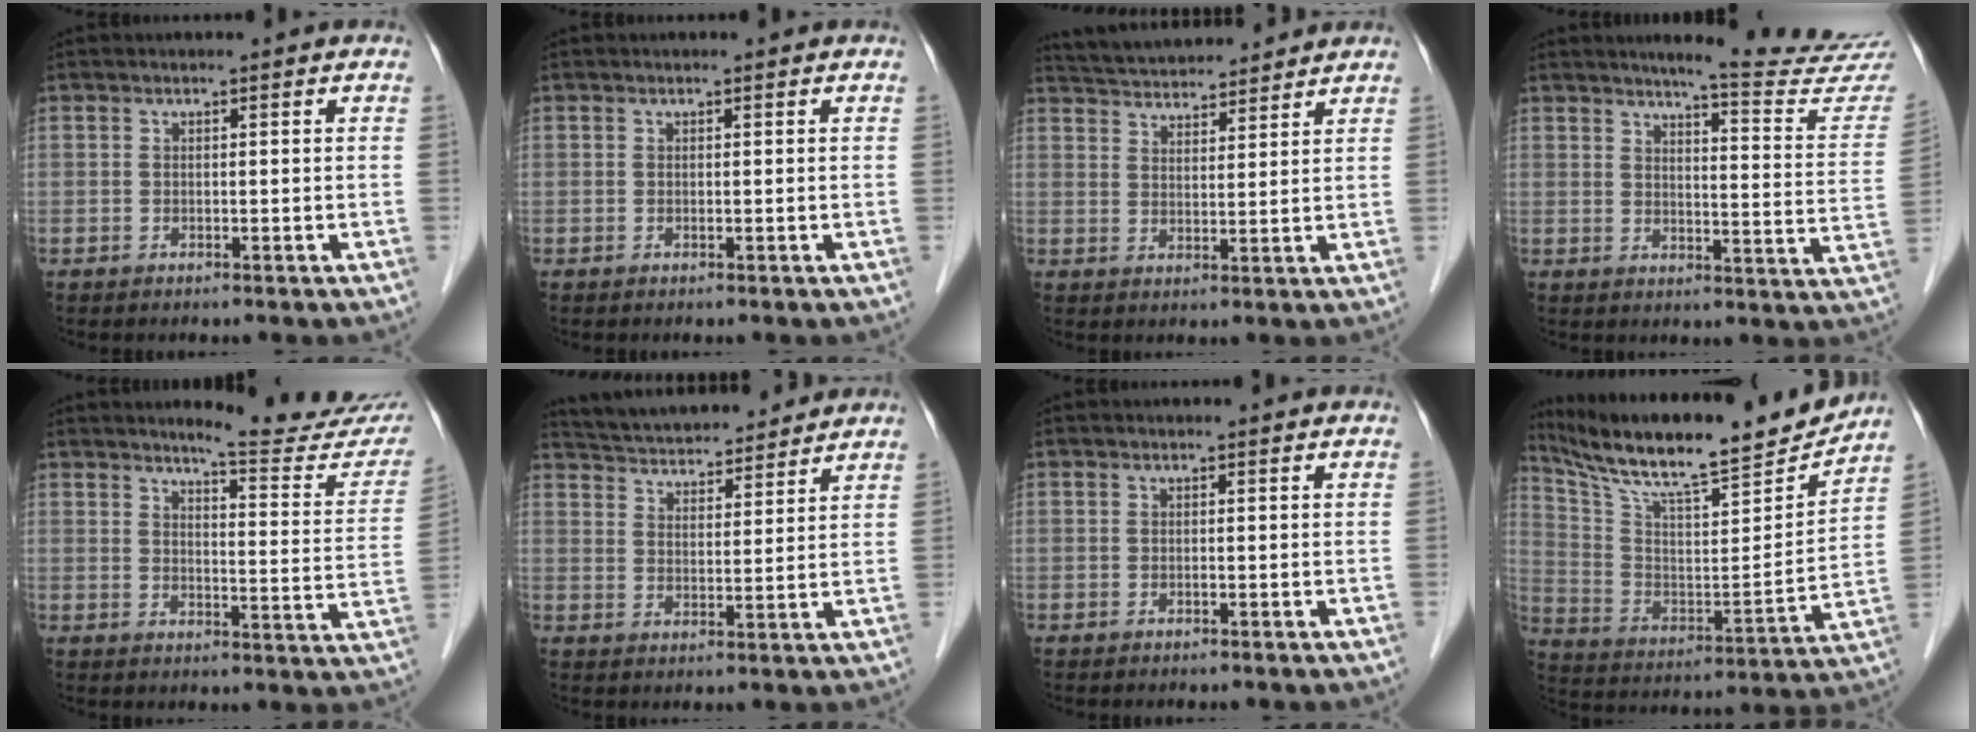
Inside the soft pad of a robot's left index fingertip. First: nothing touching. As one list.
[{"total": 0.0}, {"total": 11.2, "force": [10.7, 1.7, 2.9], "torque": [-0.054, 0.023, 0.168]}, {"total": 16.6, "force": [15.7, -0.7, 5.3], "torque": [-0.067, -0.107, 0.172]}, {"total": 14.9, "force": [13.9, 0.9, 5.3], "torque": [-0.060, -0.079, 0.156]}, {"total": 14.6, "force": [13.6, 2.5, 4.5], "torque": [-0.074, 0.024, 0.210]}, {"total": 0.0}, {"total": 22.6, "force": [19.8, 2.1, 10.6], "torque": [-0.196, -0.021, 0.316]}]